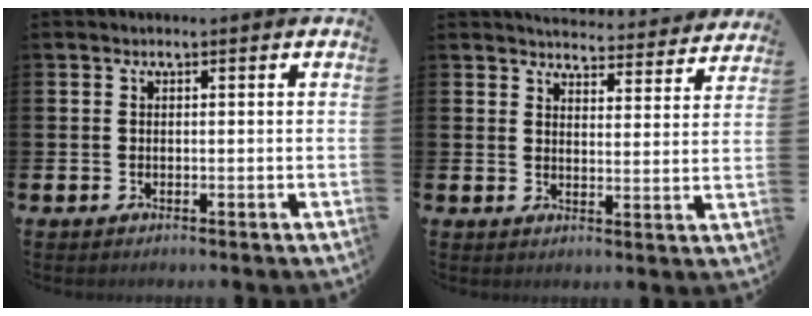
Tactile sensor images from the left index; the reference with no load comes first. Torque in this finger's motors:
{"motor_torque": [0.73, -1.40, -0.02, -0.01]}